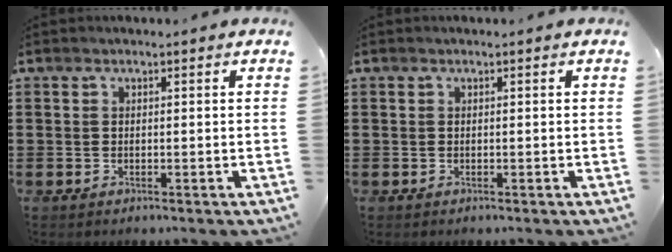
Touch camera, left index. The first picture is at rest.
{"total": 0.0}